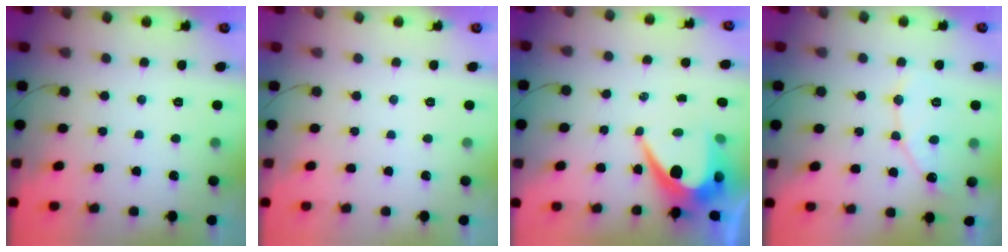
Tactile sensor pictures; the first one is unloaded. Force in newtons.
{"total": 0.0}
{"total": 9.3, "press": 9.3, "slide": 0.8}
{"total": 8.5, "press": 8.5, "slide": 0.7}